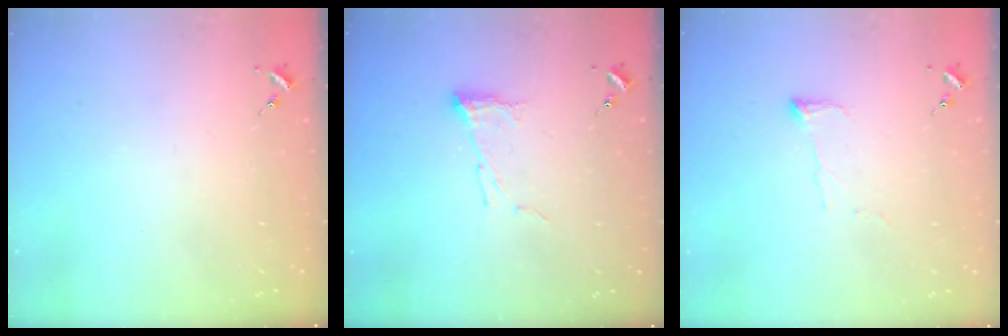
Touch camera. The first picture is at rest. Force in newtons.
{"total": 7.2, "press": 7.2, "slide": 0.4}
{"total": 5.0, "press": 5.0, "slide": 0.7}